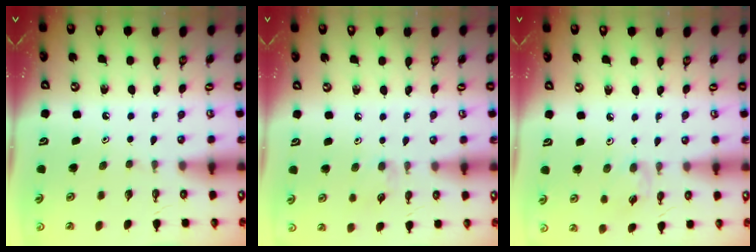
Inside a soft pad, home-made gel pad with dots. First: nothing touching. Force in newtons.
{"total": 5.6, "press": 5.6, "slide": 0.6}
{"total": 2.7, "press": 2.6, "slide": 0.5}